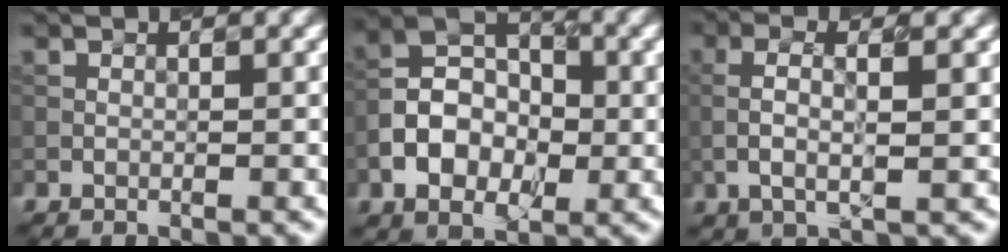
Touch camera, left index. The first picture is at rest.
{"total": 6.7, "force": [-1.5, 4.7, 4.6], "torque": [-0.077, 0.015, -0.036]}
{"total": 3.6, "force": [0.1, 0.9, 3.4], "torque": [-0.074, 0.003, 0.000]}